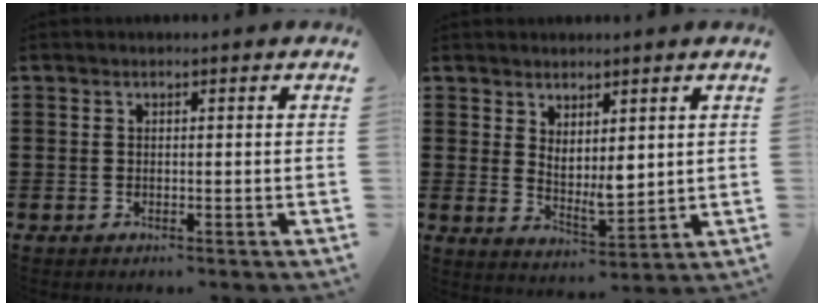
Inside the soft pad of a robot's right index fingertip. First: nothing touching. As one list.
[{"total": 3.9, "force": [2.8, 1.7, 2.2], "torque": [-0.042, -0.015, 0.052]}]